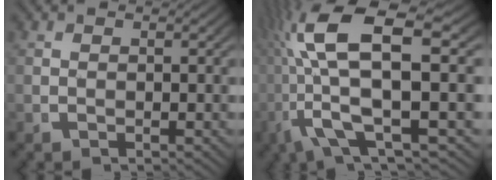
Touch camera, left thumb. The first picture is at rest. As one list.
[{"total": 11.9, "force": [0.7, 5.4, 10.6], "torque": [-0.225, -0.028, 0.020]}]